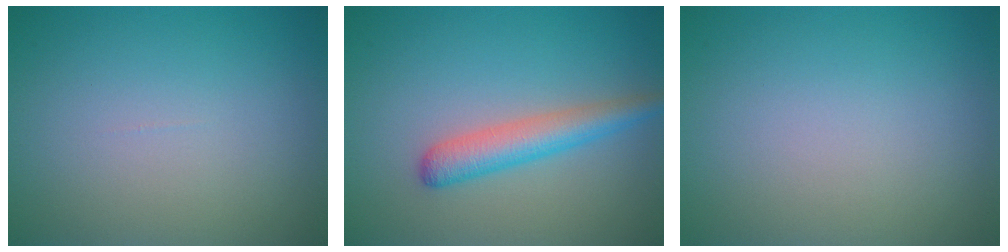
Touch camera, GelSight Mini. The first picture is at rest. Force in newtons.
{"total": 3.4, "press": 3.4, "slide": 0.1}
{"total": 0.0}